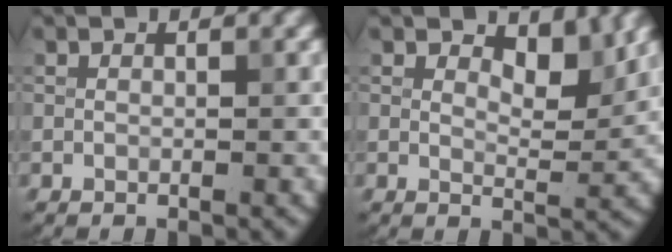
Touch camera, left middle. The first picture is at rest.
{"total": 3.1, "force": [2.1, 1.2, 1.9], "torque": [-0.029, -0.008, 0.027]}